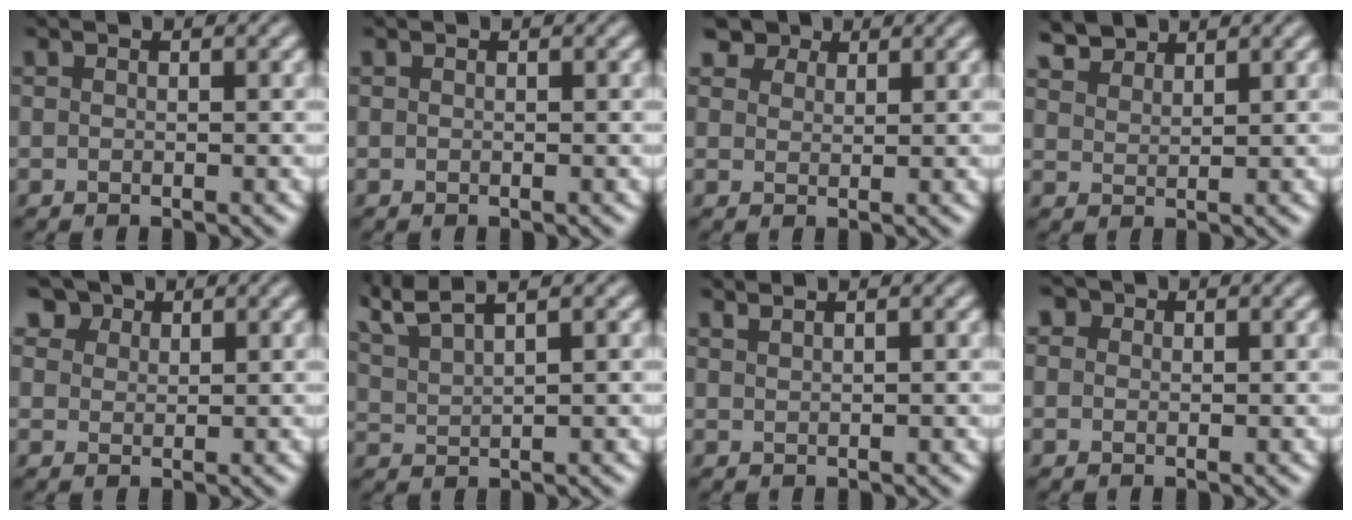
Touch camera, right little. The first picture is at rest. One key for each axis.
{"total": 0.0}
{"total": 3.8, "fx": 3.0, "fy": 2.0, "fz": 1.2, "tx": -0.035, "ty": -0.010, "tz": 0.058}
{"total": 3.7, "fx": 3.4, "fy": 1.2, "fz": 1.0, "tx": -0.027, "ty": -0.003, "tz": 0.072}
{"total": 4.1, "fx": 3.0, "fy": 2.4, "fz": 1.4, "tx": -0.045, "ty": 0.000, "tz": 0.057}
{"total": 5.1, "fx": 4.1, "fy": 1.0, "fz": 2.9, "tx": -0.060, "ty": 0.022, "tz": 0.066}
{"total": 1.8, "fx": 1.5, "fy": 0.6, "fz": 0.9, "tx": 0.001, "ty": 0.000, "tz": 0.014}
{"total": 1.8, "fx": 1.0, "fy": 1.3, "fz": 0.6, "tx": -0.008, "ty": 0.005, "tz": -0.002}